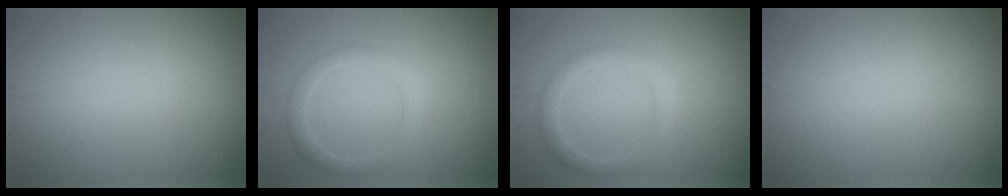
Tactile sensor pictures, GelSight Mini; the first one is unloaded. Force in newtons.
{"total": 2.2, "press": 2.2, "slide": 0.1}
{"total": 2.2, "press": 2.2, "slide": 0.1}
{"total": 0.0}